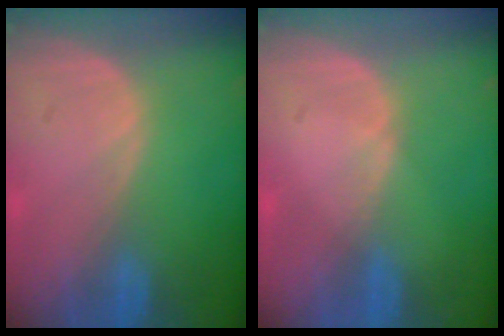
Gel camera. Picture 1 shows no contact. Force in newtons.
{"total": 0.6, "press": 0.5, "slide": 0.2}